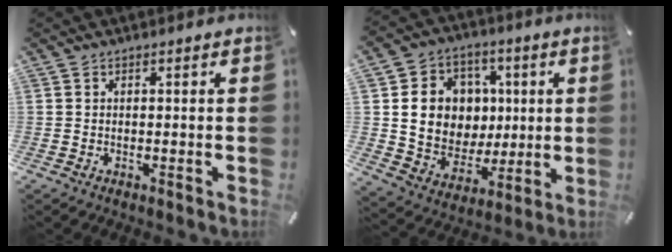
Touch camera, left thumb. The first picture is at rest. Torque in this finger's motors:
{"motor_torque": [1.51, 1.44, 0.63, -0.48, 0.39]}